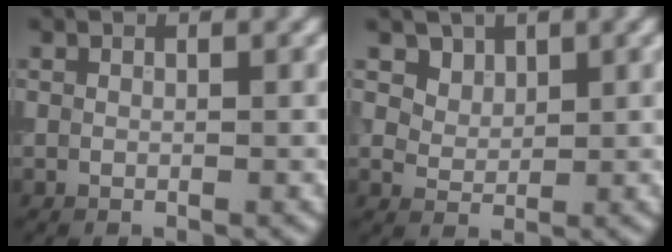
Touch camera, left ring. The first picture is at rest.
{"total": 3.6, "force": [2.4, 2.3, 1.3], "torque": [-0.044, -0.016, 0.063]}